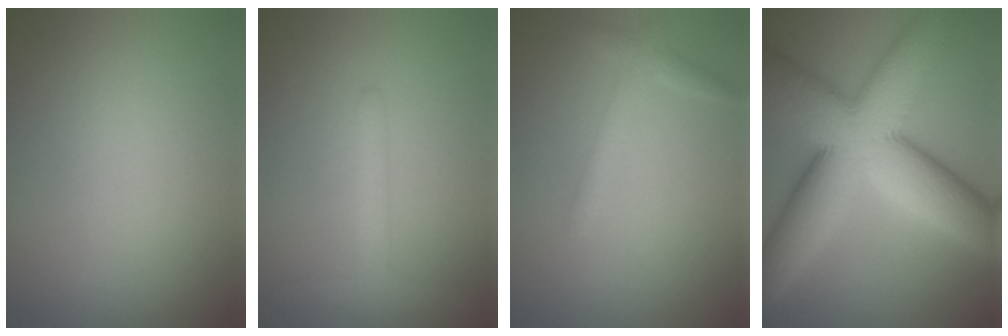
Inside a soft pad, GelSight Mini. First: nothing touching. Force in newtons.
{"total": 2.6, "press": 2.6, "slide": 0.2}
{"total": 1.8, "press": 1.8, "slide": 0.1}
{"total": 14.3, "press": 14.3, "slide": 0.3}